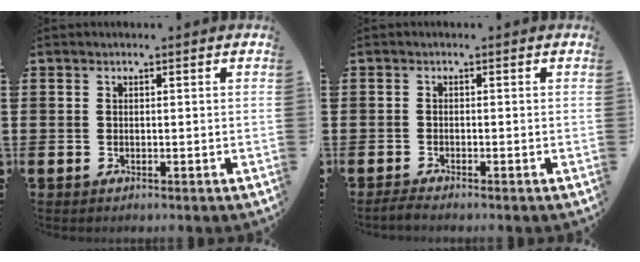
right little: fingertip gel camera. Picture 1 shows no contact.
{"total": 1.0, "force": [-0.8, 0.0, 0.6], "torque": [-0.010, -0.002, -0.016]}